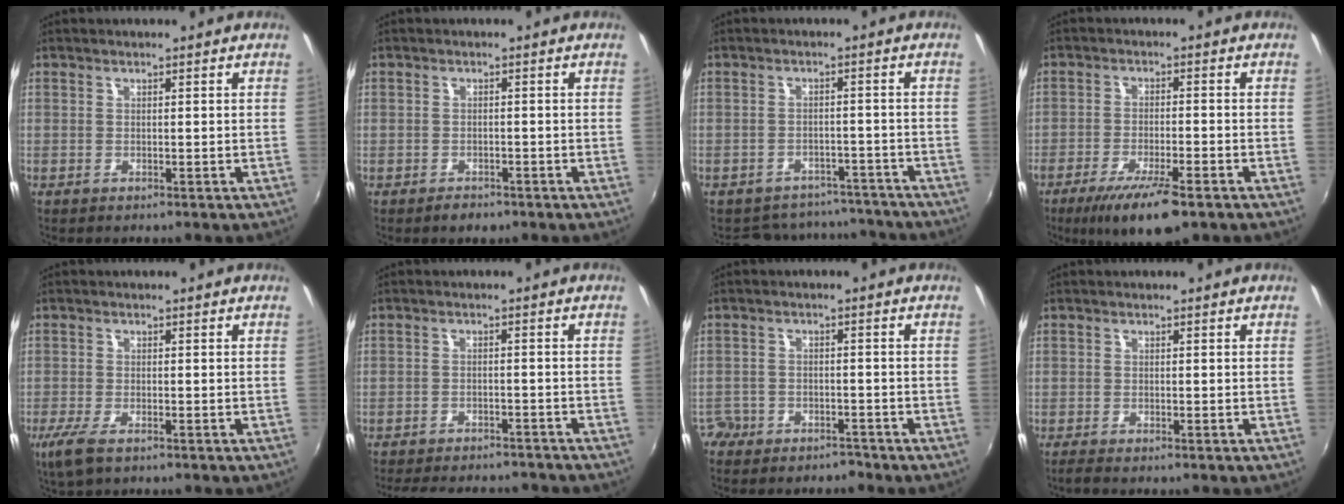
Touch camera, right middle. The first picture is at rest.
{"total": 2.4, "force": [-1.5, 1.7, 0.5], "torque": [-0.010, 0.004, -0.023]}
{"total": 13.2, "force": [-11.6, 5.6, 2.8], "torque": [-0.070, 0.025, -0.139]}
{"total": 10.7, "force": [-7.2, 2.2, 7.6], "torque": [-0.157, -0.031, -0.122]}
{"total": 4.7, "force": [-3.0, 1.4, 3.4], "torque": [-0.082, -0.015, -0.057]}
{"total": 14.6, "force": [-12.7, 4.4, 5.8], "torque": [-0.125, -0.011, -0.172]}
{"total": 6.1, "force": [-5.0, 3.5, 0.6], "torque": [-0.031, 0.008, -0.086]}
{"total": 1.3, "force": [-1.1, -0.1, 0.7], "torque": [-0.014, -0.004, -0.022]}